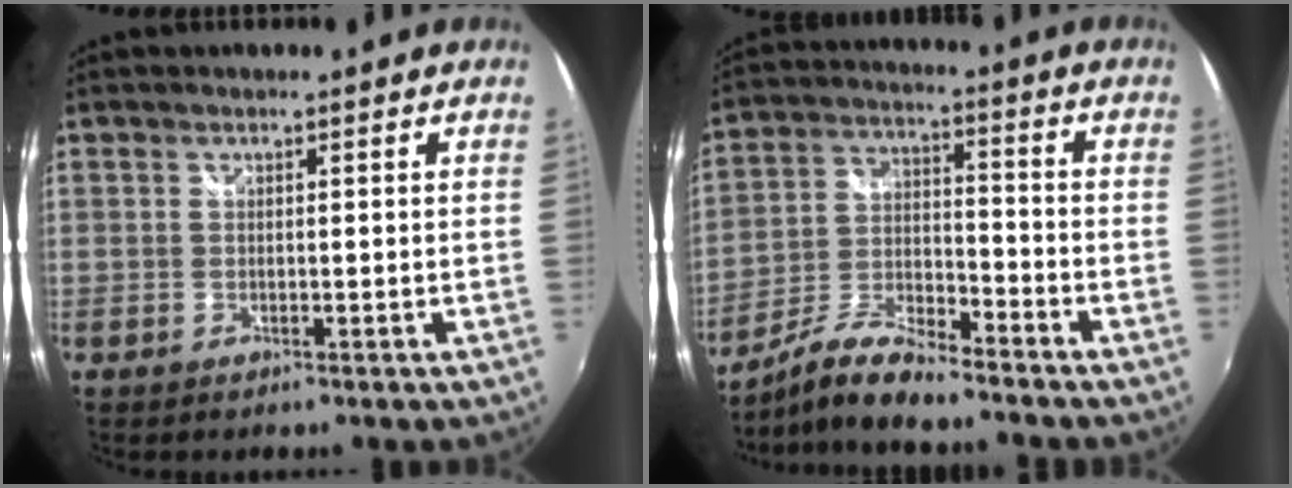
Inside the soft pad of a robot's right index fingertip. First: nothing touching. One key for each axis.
{"total": 9.5, "fx": -8.3, "fy": 1.3, "fz": 4.4, "tx": -0.097, "ty": 0.012, "tz": -0.164}